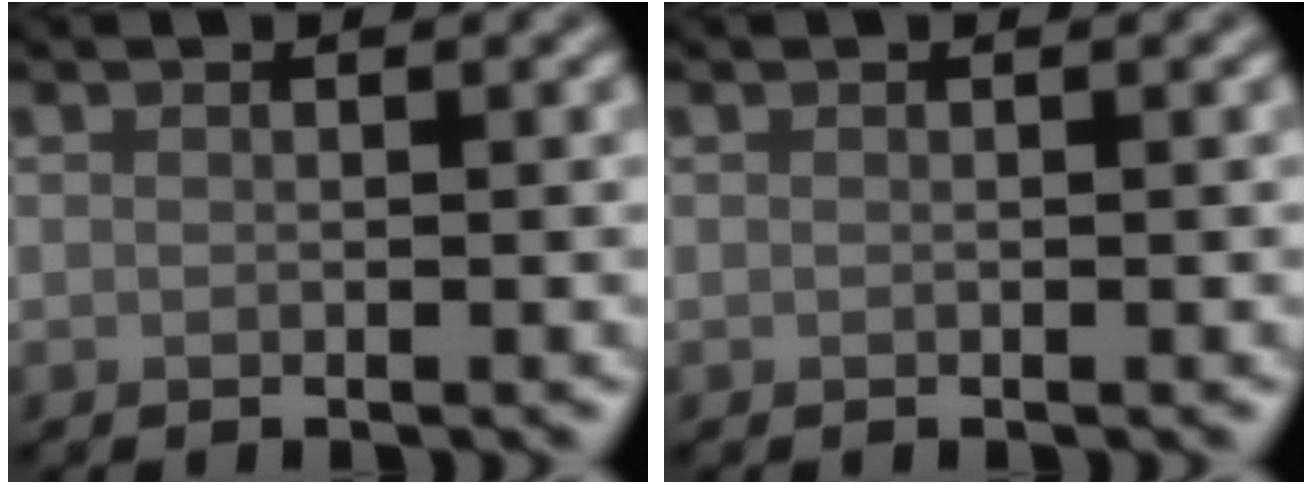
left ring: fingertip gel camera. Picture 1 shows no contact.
{"total": 0.0}